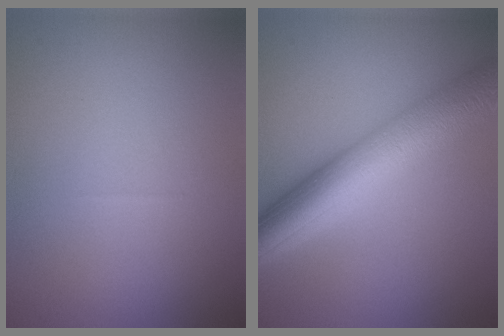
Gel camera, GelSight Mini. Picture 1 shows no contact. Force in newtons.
{"total": 9.8, "press": 9.8, "slide": 0.1}